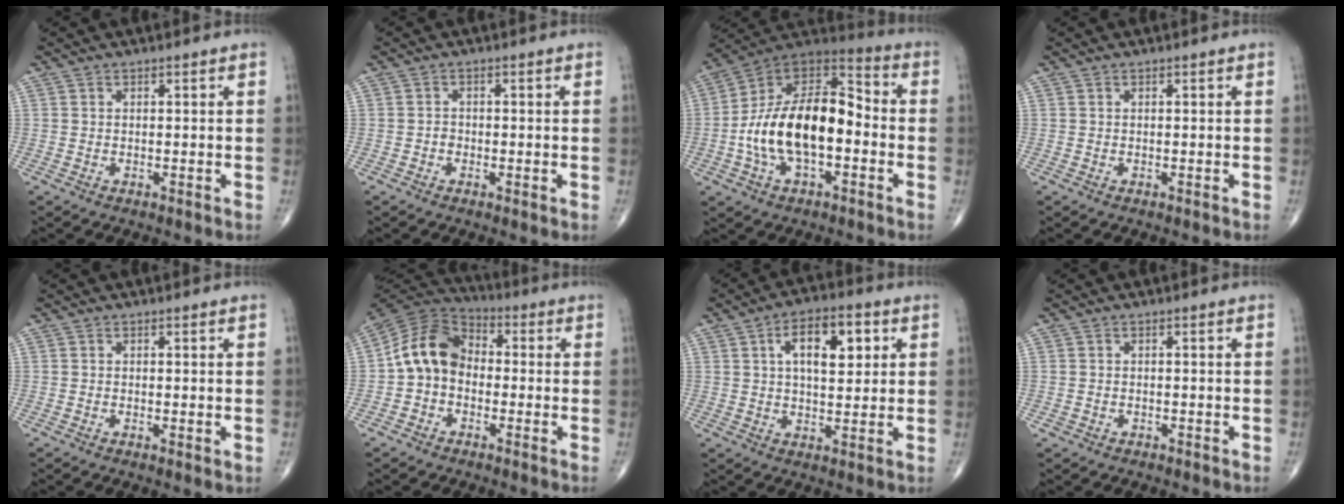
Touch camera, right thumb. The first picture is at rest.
{"total": 1.5, "force": [-0.5, 1.0, 1.0], "torque": [-0.009, 0.002, -0.013]}
{"total": 20.7, "force": [-3.1, 10.8, 17.3], "torque": [-0.295, 0.044, -0.059]}
{"total": 0.0}
{"total": 1.0, "force": [-0.1, 0.3, 0.9], "torque": [-0.021, -0.005, -0.004]}
{"total": 11.3, "force": [-1.2, 8.8, 7.0], "torque": [-0.116, 0.036, -0.039]}
{"total": 10.9, "force": [3.3, 5.4, 8.8], "torque": [-0.110, 0.002, 0.046]}
{"total": 0.9, "force": [-0.4, 0.7, 0.2], "torque": [-0.004, 0.005, -0.006]}